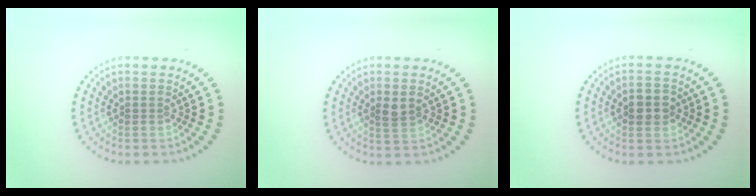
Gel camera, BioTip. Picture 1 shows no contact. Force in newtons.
{"total": 1.5, "press": 1.4, "slide": 0.3}
{"total": 2.3, "press": 2.3, "slide": 0.1}